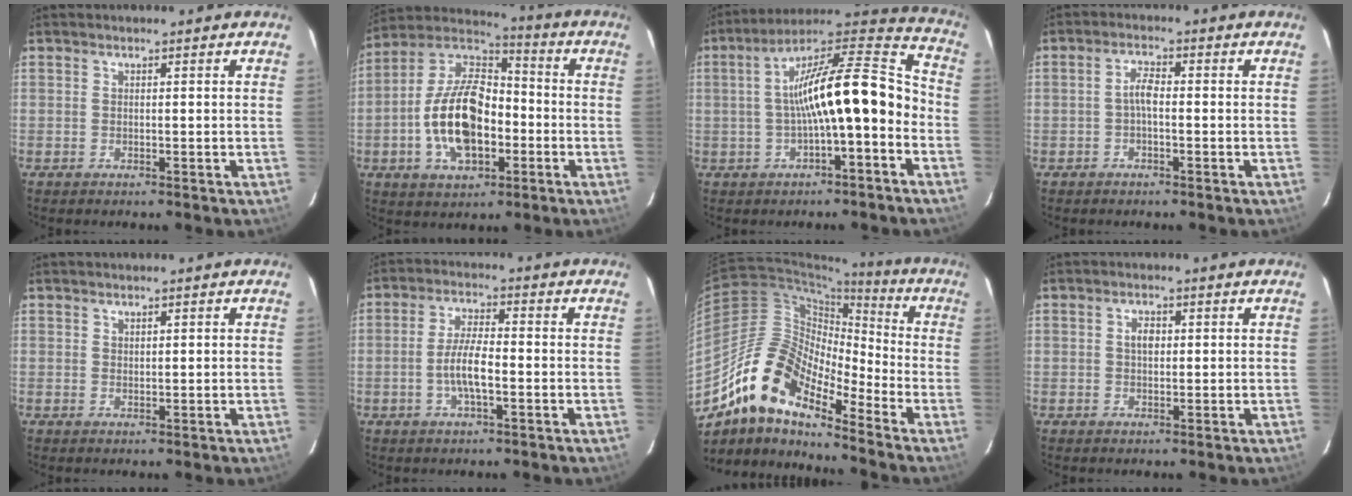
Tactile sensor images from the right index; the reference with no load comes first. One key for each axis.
{"total": 17.5, "fx": -4.2, "fy": 10.0, "fz": 13.8, "tx": -0.271, "ty": 0.015, "tz": -0.072}
{"total": 17.3, "fx": -3.3, "fy": 4.2, "fz": 16.4, "tx": -0.260, "ty": 0.038, "tz": -0.054}
{"total": 2.7, "fx": -0.7, "fy": 0.9, "fz": 2.4, "tx": -0.050, "ty": 0.010, "tz": -0.013}
{"total": 0.8, "fx": 0.6, "fy": 0.4, "fz": 0.3, "tx": -0.003, "ty": 0.002, "tz": 0.012}
{"total": 6.3, "fx": -1.8, "fy": 1.7, "fz": 5.8, "tx": -0.116, "ty": 0.003, "tz": -0.034}
{"total": 15.4, "fx": -11.2, "fy": 5.1, "fz": 9.4, "tx": -0.152, "ty": 0.002, "tz": -0.227}
{"total": 2.4, "fx": 0.4, "fy": 1.5, "fz": 1.7, "tx": -0.030, "ty": 0.006, "tz": 0.007}